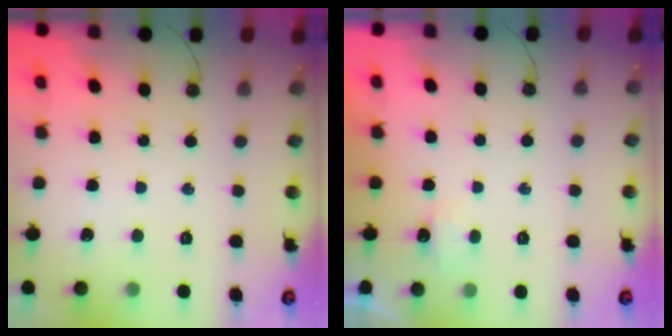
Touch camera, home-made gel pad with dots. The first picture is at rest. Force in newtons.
{"total": 2.6, "press": 2.6, "slide": 0.4}